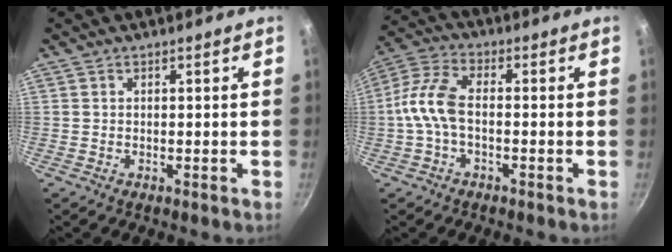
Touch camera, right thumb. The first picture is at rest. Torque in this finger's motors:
{"motor_torque": [-0.03, 0.16, 0.44, 0.10, 0.02]}